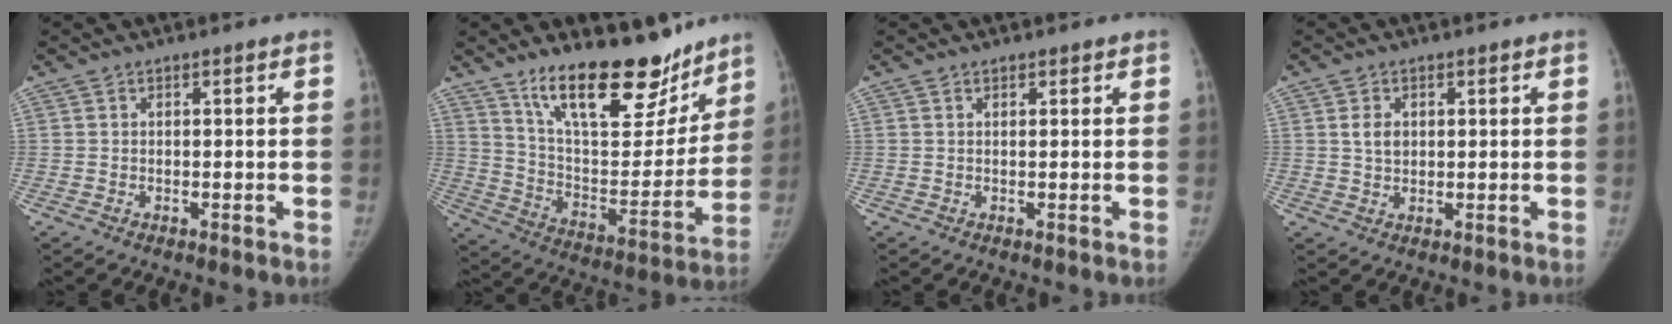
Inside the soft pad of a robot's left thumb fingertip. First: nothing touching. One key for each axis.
{"total": 23.4, "fx": 16.8, "fy": 9.2, "fz": 13.5, "tx": -0.154, "ty": -0.094, "tz": 0.273}
{"total": 0.8, "fx": 0.6, "fy": 0.4, "fz": 0.3, "tx": 0.000, "ty": -0.004, "tz": 0.007}
{"total": 3.2, "fx": 0.9, "fy": 2.4, "fz": 2.0, "tx": -0.023, "ty": -0.004, "tz": 0.017}